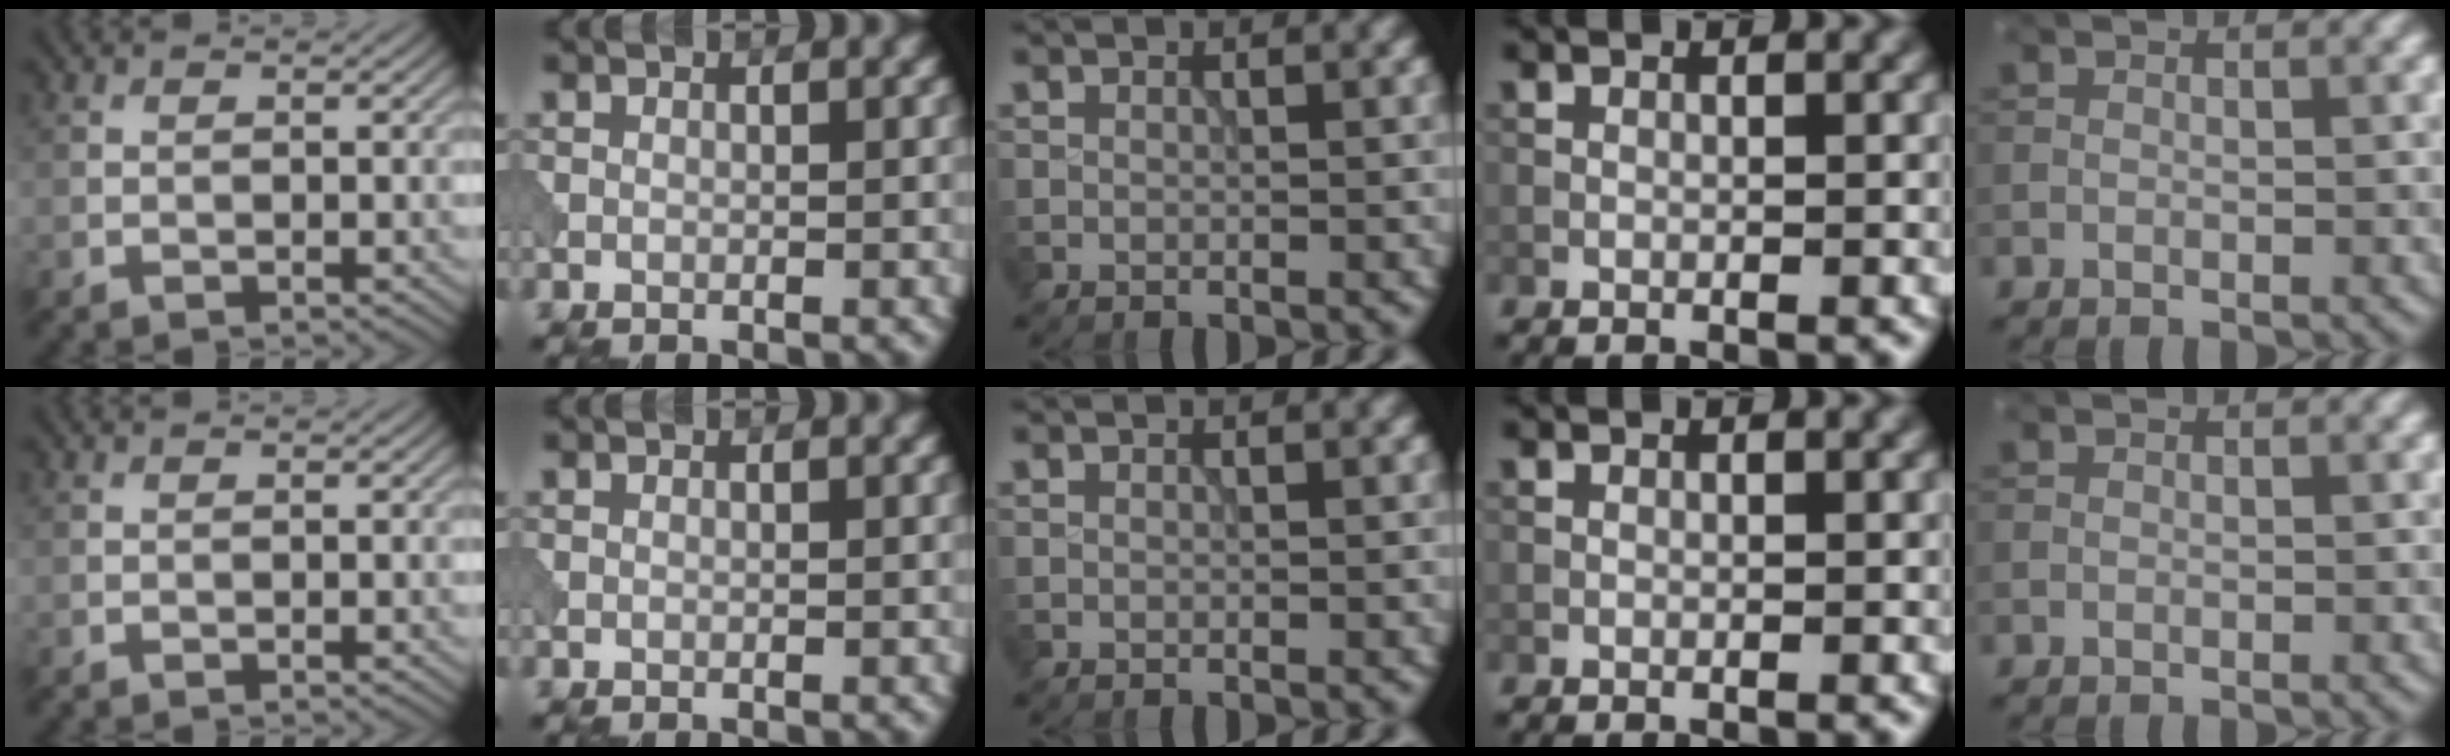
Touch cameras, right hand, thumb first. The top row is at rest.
{}